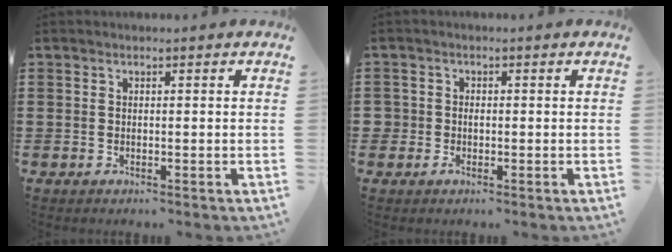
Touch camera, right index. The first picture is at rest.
{"total": 1.2, "force": [-0.5, 1.0, 0.5], "torque": [-0.013, -0.001, -0.010]}